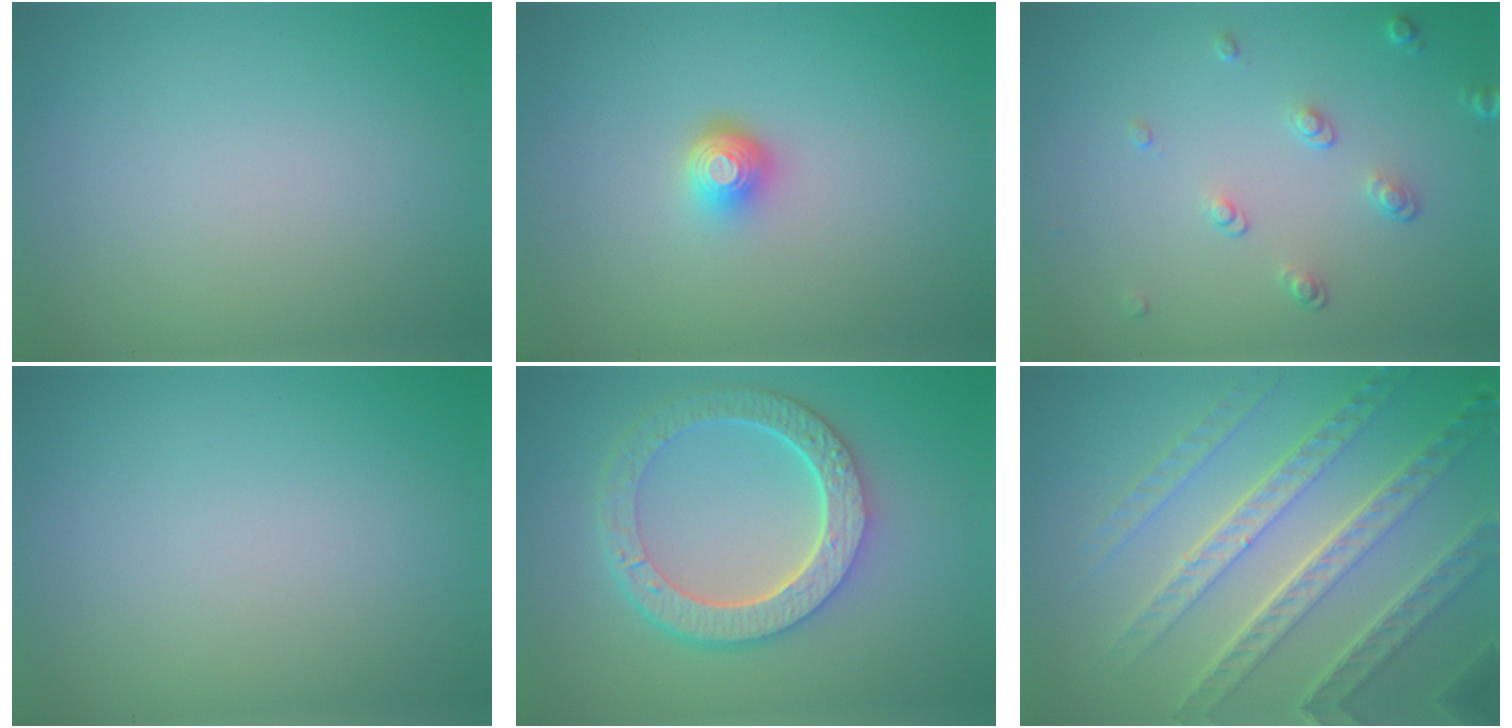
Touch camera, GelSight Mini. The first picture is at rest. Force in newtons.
{"total": 2.2, "press": 1.4, "slide": 1.6}
{"total": 1.8, "press": 1.3, "slide": 1.2}
{"total": 0.0}
{"total": 6.3, "press": 4.8, "slide": 4.0}
{"total": 7.8, "press": 5.6, "slide": 5.4}